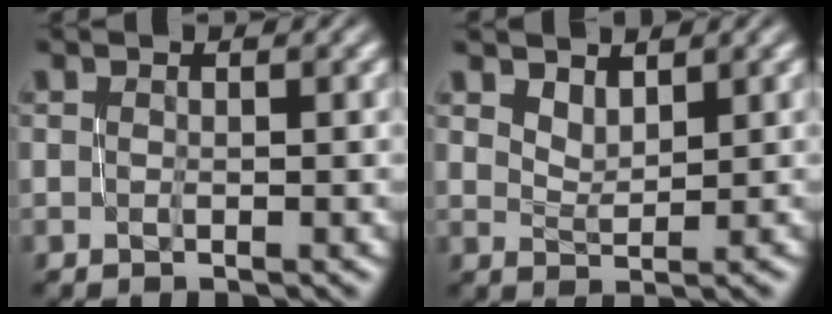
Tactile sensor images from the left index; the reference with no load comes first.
{"total": 1.6, "force": [1.5, 0.4, 0.3], "torque": [-0.005, -0.001, 0.033]}